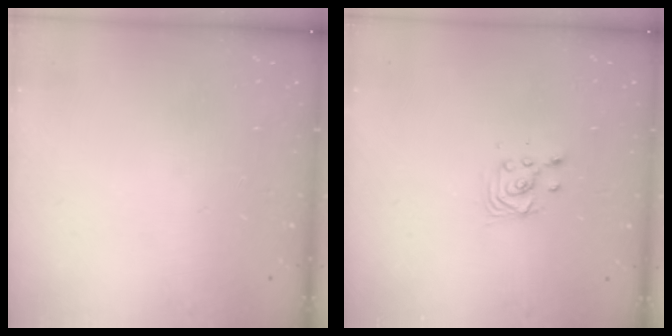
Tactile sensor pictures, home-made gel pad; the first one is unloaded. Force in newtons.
{"total": 3.3, "press": 3.3, "slide": 0.4}